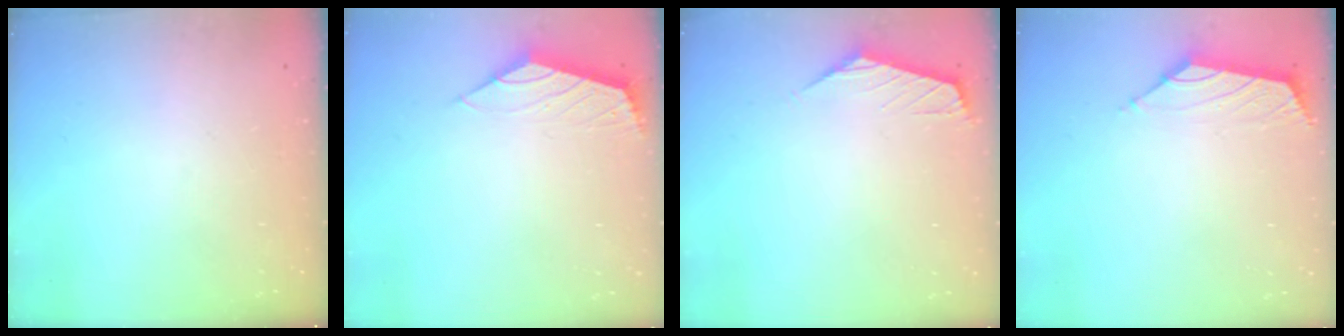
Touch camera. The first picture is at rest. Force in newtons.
{"total": 2.1, "press": 2.0, "slide": 0.6}
{"total": 0.7, "press": 0.6, "slide": 0.5}
{"total": 1.6, "press": 1.4, "slide": 0.7}